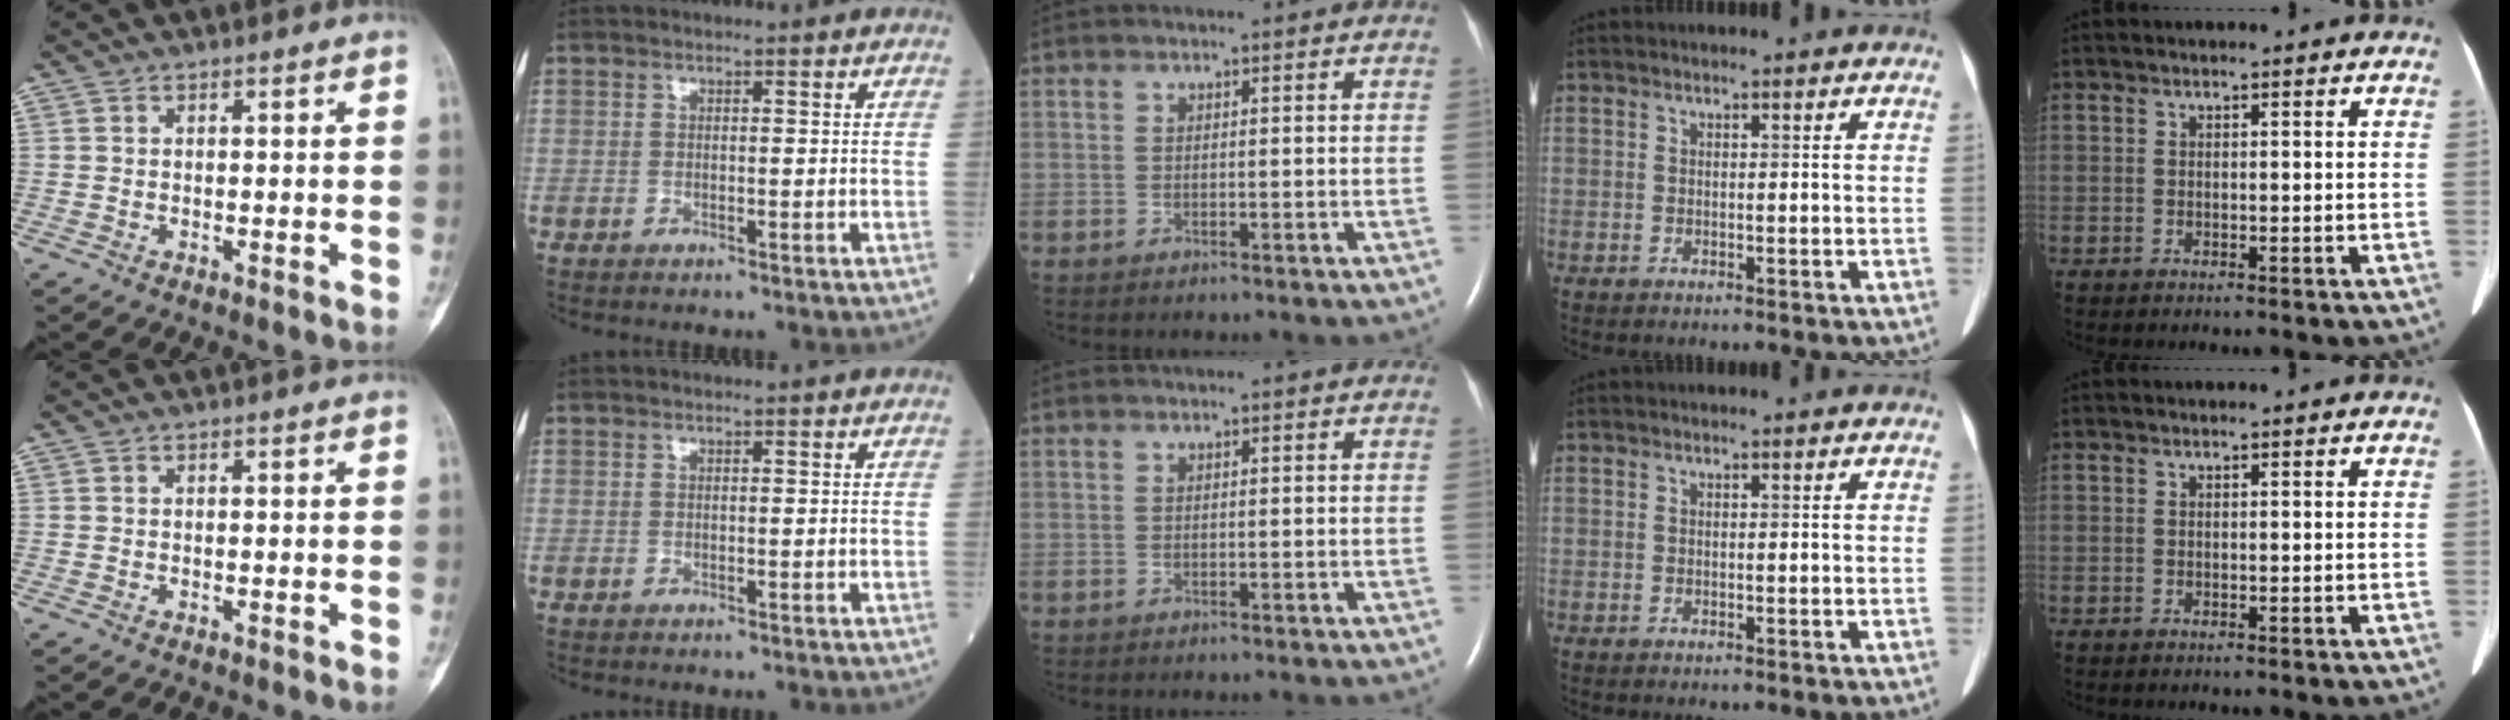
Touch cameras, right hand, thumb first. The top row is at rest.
{}